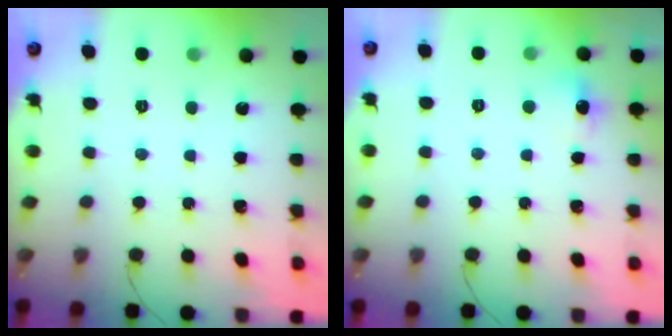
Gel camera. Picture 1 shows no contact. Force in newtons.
{"total": 6.2, "press": 6.0, "slide": 1.9}